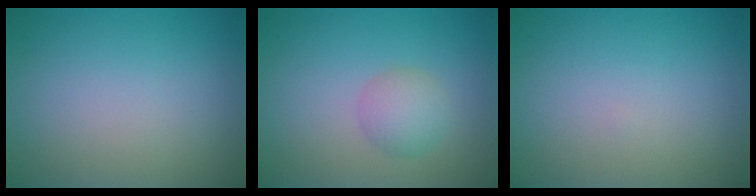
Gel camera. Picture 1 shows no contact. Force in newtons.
{"total": 2.3, "press": 2.3, "slide": 0.0}
{"total": 0.0}